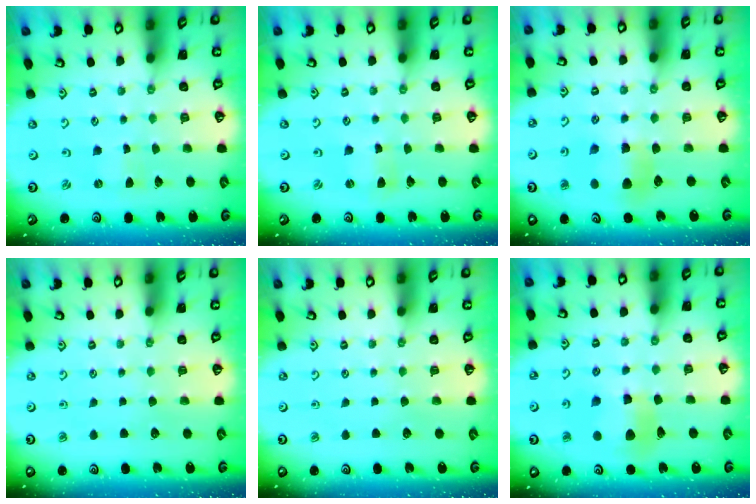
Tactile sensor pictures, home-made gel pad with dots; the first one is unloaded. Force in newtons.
{"total": 1.1, "press": 1.1, "slide": 0.1}
{"total": 6.7, "press": 6.7, "slide": 0.8}
{"total": 0.0}
{"total": 0.0}
{"total": 9.7, "press": 9.6, "slide": 1.5}